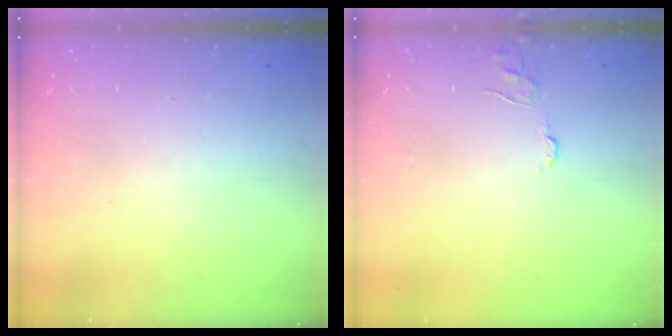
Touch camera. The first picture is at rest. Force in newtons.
{"total": 5.4, "press": 5.4, "slide": 0.5}